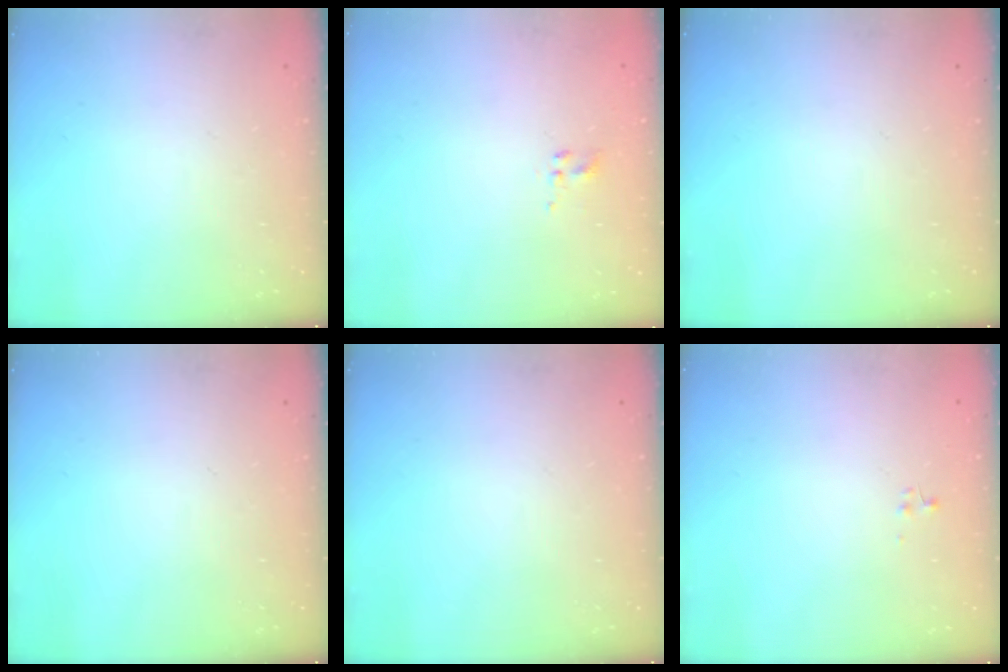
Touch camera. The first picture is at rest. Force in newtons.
{"total": 1.8, "press": 1.5, "slide": 0.9}
{"total": 0.0}
{"total": 0.0}
{"total": 0.0}
{"total": 0.0}